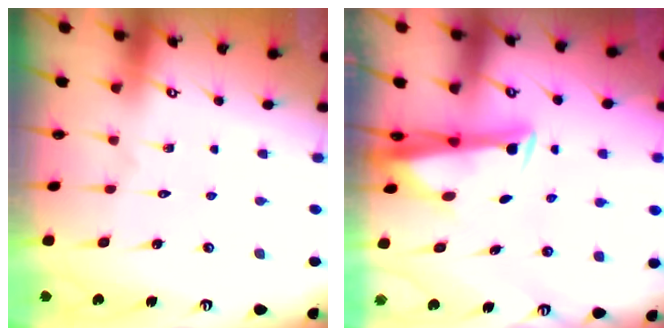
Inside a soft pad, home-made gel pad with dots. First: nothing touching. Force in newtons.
{"total": 3.6, "press": 3.5, "slide": 1.1}